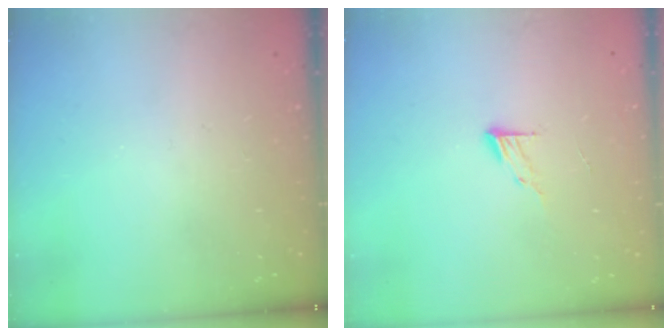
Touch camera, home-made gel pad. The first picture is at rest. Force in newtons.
{"total": 4.6, "press": 4.5, "slide": 0.5}